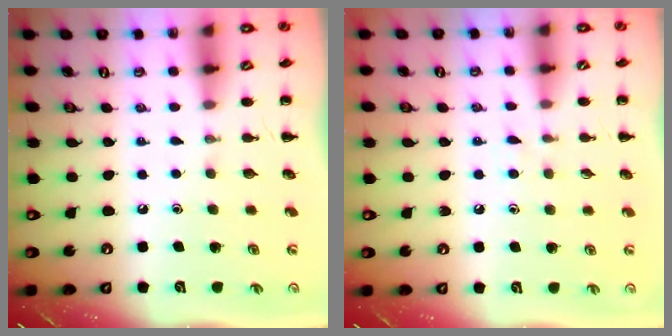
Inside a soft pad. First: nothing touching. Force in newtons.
{"total": 4.7, "press": 4.3, "slide": 1.9}